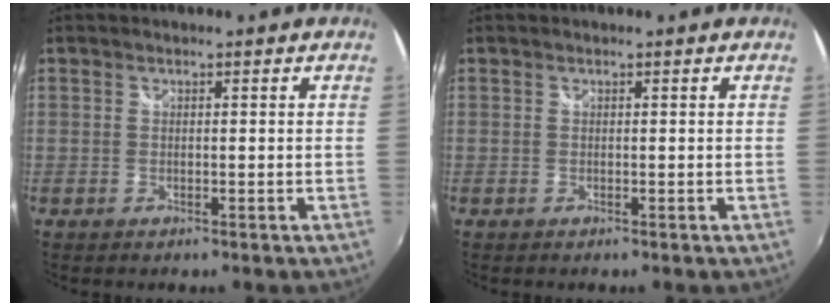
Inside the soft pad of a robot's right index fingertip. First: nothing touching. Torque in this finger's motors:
{"motor_torque": [0.00, 0.00, 0.02, 0.00]}